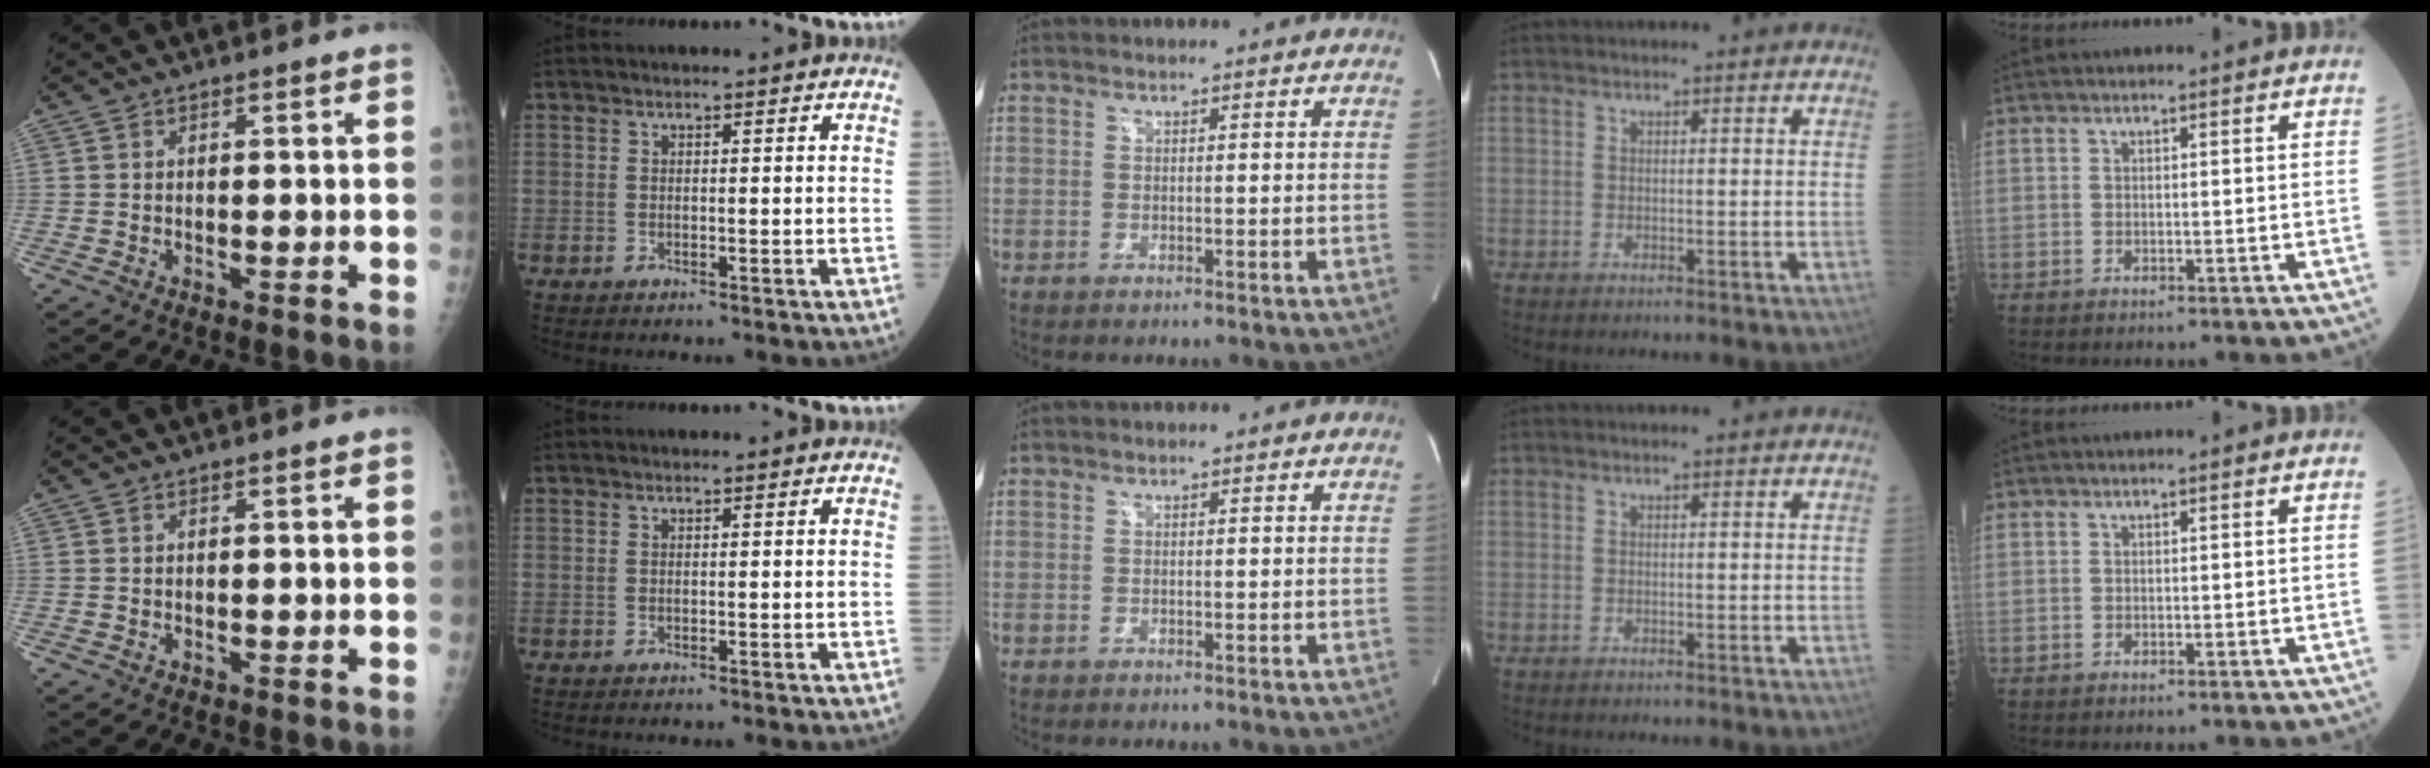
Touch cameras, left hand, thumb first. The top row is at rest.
{}